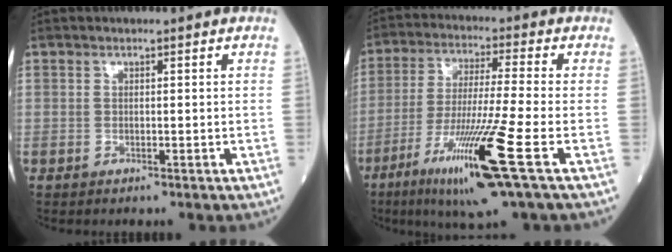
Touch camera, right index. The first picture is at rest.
{"total": 14.6, "force": [-6.5, -1.1, 13.0], "torque": [-0.255, -0.036, -0.119]}